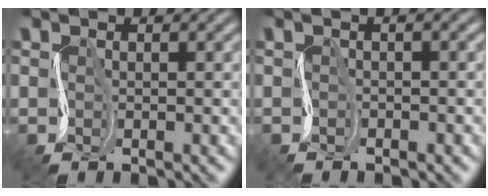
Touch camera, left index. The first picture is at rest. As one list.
[{"total": 1.0, "force": [-0.3, 0.2, 0.9], "torque": [-0.008, 0.003, -0.008]}]